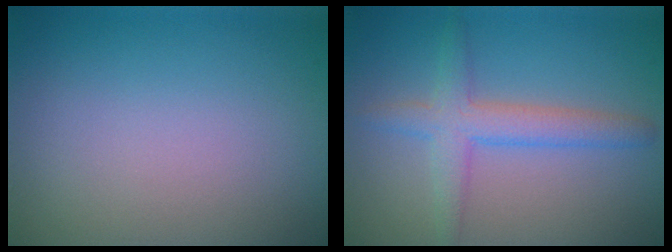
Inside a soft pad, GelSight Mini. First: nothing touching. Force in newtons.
{"total": 3.5, "press": 3.5, "slide": 0.0}